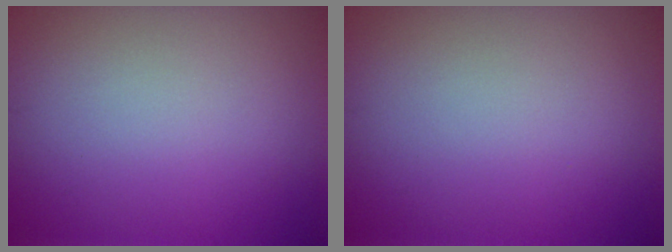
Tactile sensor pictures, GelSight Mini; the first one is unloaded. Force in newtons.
{"total": 0.0}